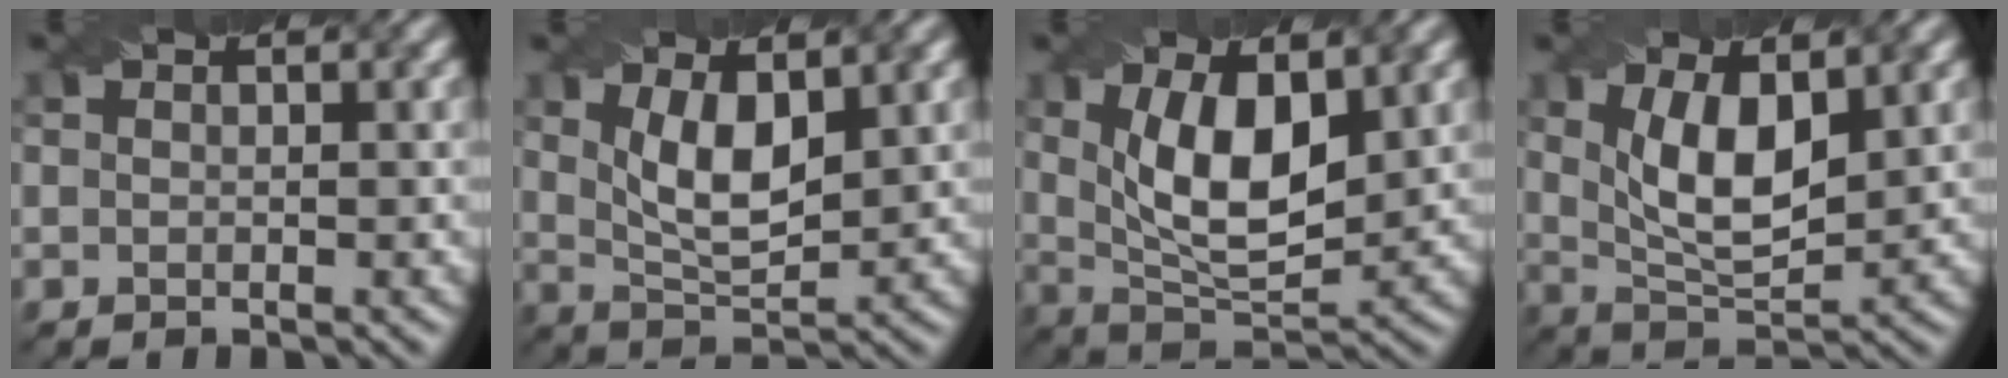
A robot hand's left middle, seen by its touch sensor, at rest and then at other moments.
{"total": 4.8, "force": [1.6, 1.9, 4.1], "torque": [-0.087, -0.006, 0.035]}
{"total": 7.9, "force": [1.9, 3.5, 6.9], "torque": [-0.131, -0.003, 0.035]}
{"total": 6.4, "force": [1.9, 2.7, 5.5], "torque": [-0.108, -0.004, 0.040]}